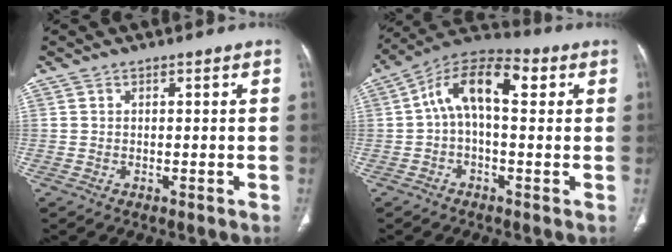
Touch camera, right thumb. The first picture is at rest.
{"total": 12.0, "force": [2.0, 6.0, 10.2], "torque": [-0.158, 0.039, 0.022]}